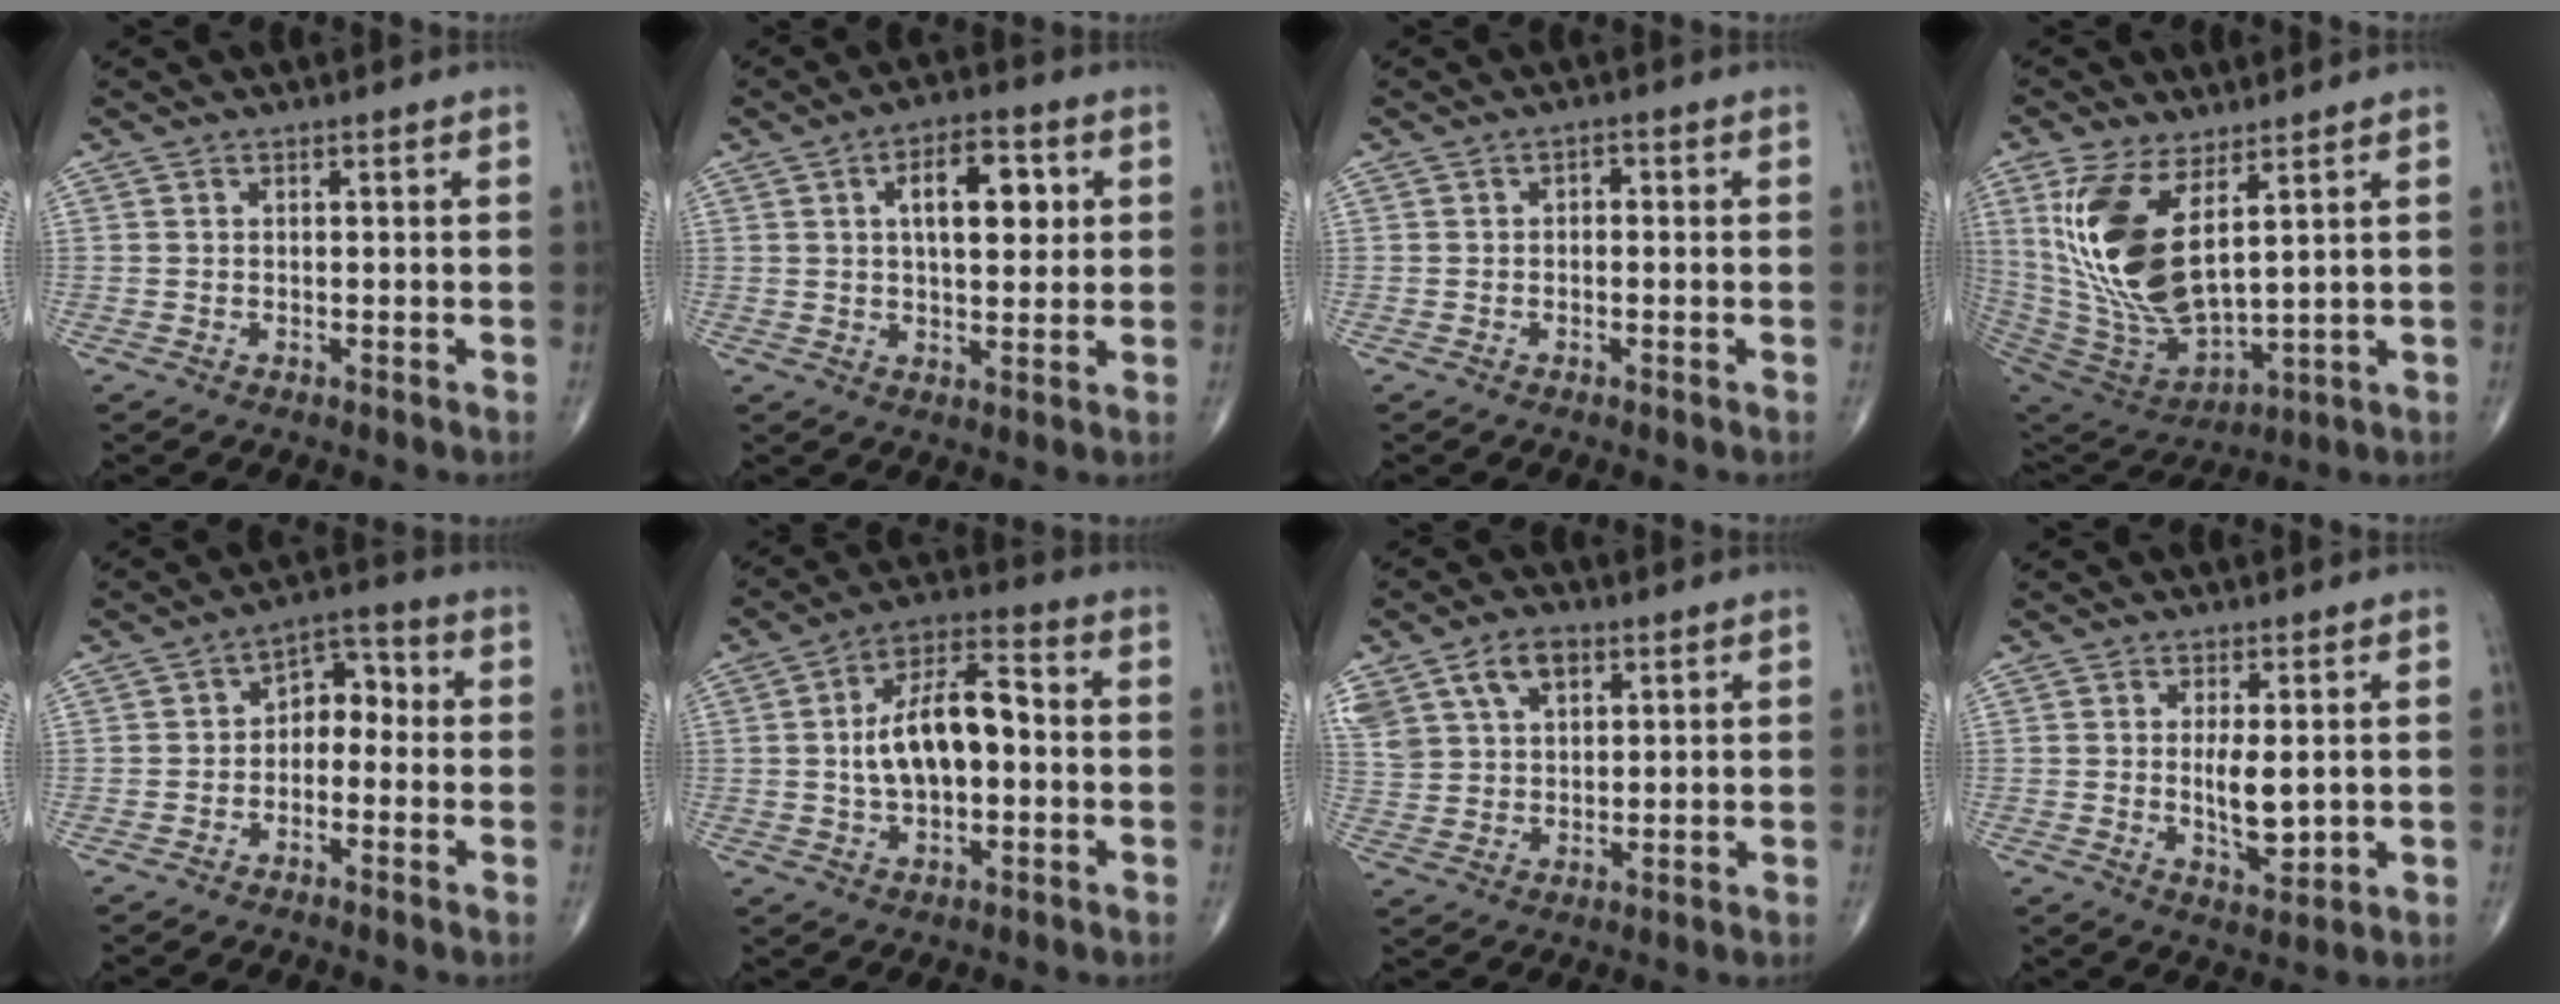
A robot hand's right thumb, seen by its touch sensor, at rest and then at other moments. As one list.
[{"total": 10.1, "force": [2.6, 4.9, 8.4], "torque": [-0.101, 0.000, 0.036]}, {"total": 1.3, "force": [-0.2, 0.9, 0.9], "torque": [-0.002, 0.006, -0.010]}, {"total": 19.0, "force": [6.1, 8.6, 15.9], "torque": [-0.318, -0.037, 0.134]}, {"total": 6.1, "force": [-1.2, 4.3, 4.2], "torque": [-0.033, 0.039, -0.037]}, {"total": 13.0, "force": [-0.3, 6.6, 11.2], "torque": [-0.185, 0.033, -0.011]}, {"total": 10.0, "force": [4.9, 6.7, 5.5], "torque": [-0.104, -0.004, 0.097]}, {"total": 6.2, "force": [0.4, 2.3, 5.8], "torque": [-0.094, -0.016, 0.014]}]